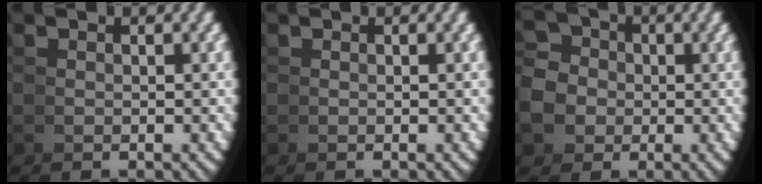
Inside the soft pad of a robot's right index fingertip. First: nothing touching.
{"total": 0.0}
{"total": 7.3, "force": [0.0, 6.6, 3.0], "torque": [-0.067, -0.019, 0.001]}